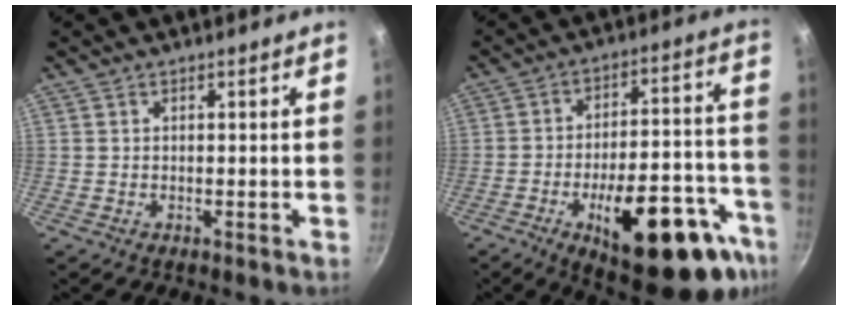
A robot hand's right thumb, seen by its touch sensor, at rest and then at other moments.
{"total": 25.6, "force": [-12.5, 10.5, 19.8], "torque": [-0.215, 0.058, -0.167]}